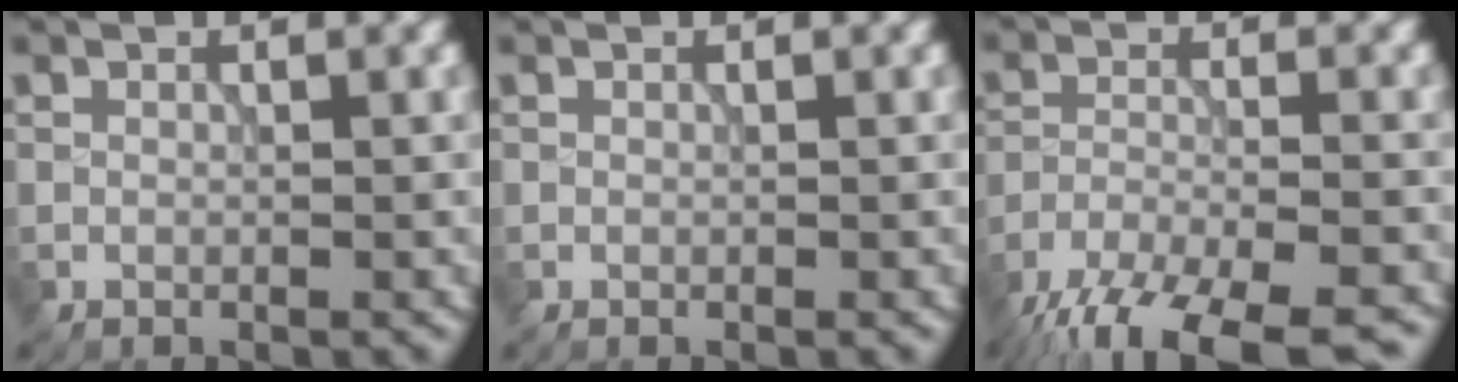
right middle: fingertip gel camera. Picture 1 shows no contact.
{"total": 0.0}
{"total": 12.8, "force": [-10.8, 3.8, 5.8], "torque": [-0.107, -0.030, -0.162]}